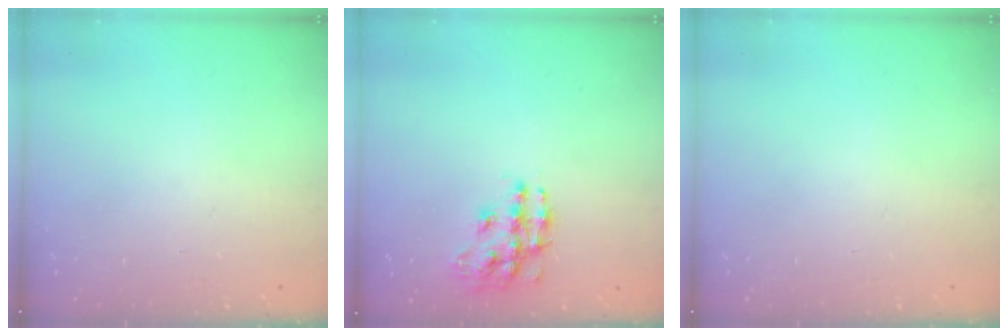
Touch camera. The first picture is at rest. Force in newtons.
{"total": 11.9, "press": 11.9, "slide": 0.9}
{"total": 0.0}